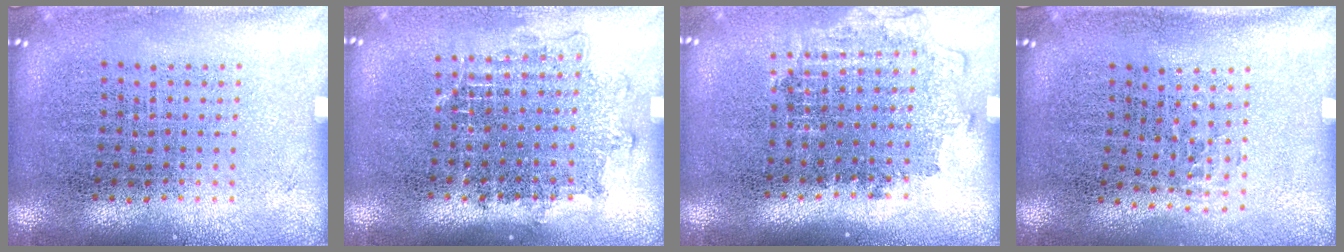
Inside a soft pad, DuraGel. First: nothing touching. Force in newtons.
{"total": 1.2, "press": 1.1, "slide": 0.6}
{"total": 1.2, "press": 1.1, "slide": 0.5}
{"total": 0.6, "press": 0.4, "slide": 0.3}